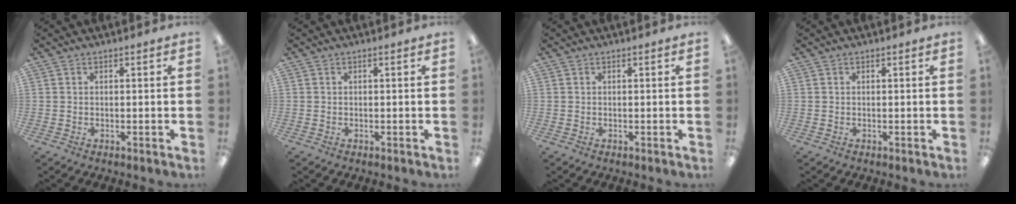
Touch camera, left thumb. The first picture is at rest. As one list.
[{"total": 0.0}, {"total": 0.0}, {"total": 0.0}]